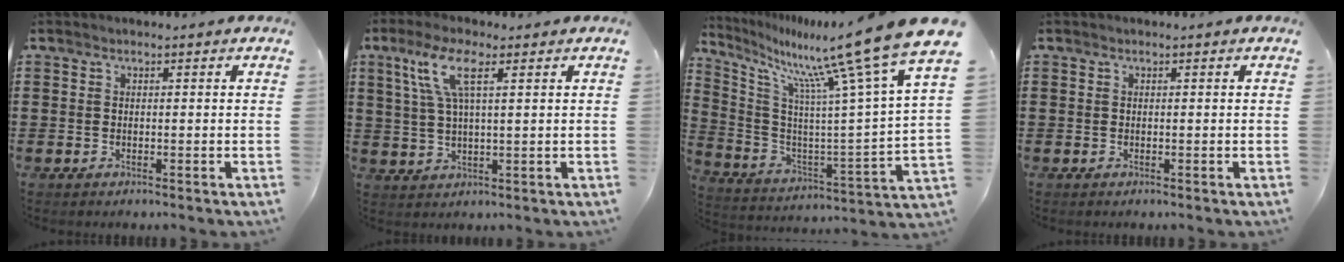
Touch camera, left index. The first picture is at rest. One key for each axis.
{"total": 7.1, "fx": 3.2, "fy": 1.7, "fz": 6.1, "tx": -0.136, "ty": 0.003, "tz": 0.052}
{"total": 15.4, "fx": 12.2, "fy": -0.1, "fz": 9.4, "tx": -0.197, "ty": -0.090, "tz": 0.188}
{"total": 0.0}